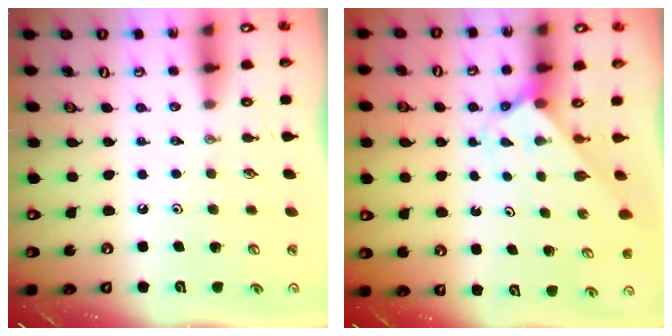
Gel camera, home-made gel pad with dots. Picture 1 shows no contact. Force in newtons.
{"total": 2.4, "press": 2.4, "slide": 0.2}